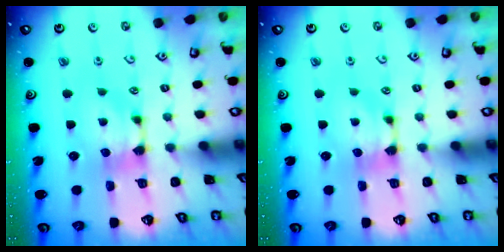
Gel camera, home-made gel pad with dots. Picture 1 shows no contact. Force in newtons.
{"total": 0.0}